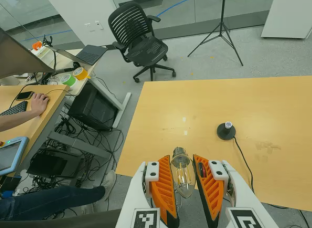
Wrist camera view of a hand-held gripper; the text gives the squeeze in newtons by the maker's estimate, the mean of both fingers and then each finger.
{"total": 8.7, "left": 8.0, "right": 9.4}